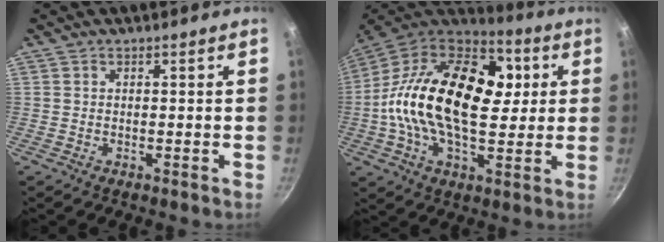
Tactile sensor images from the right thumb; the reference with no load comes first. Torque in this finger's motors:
{"motor_torque": [0.25, 1.24, 2.29, -0.41, 0.68]}